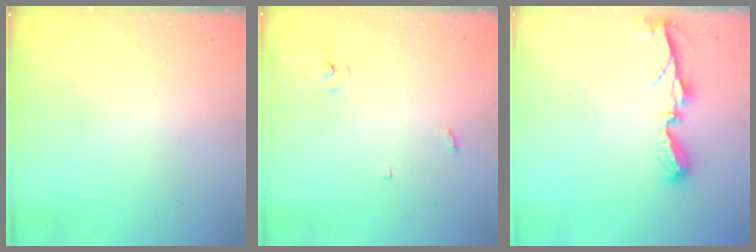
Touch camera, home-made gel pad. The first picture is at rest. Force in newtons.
{"total": 2.9, "press": 2.9, "slide": 0.2}
{"total": 7.5, "press": 7.5, "slide": 0.5}